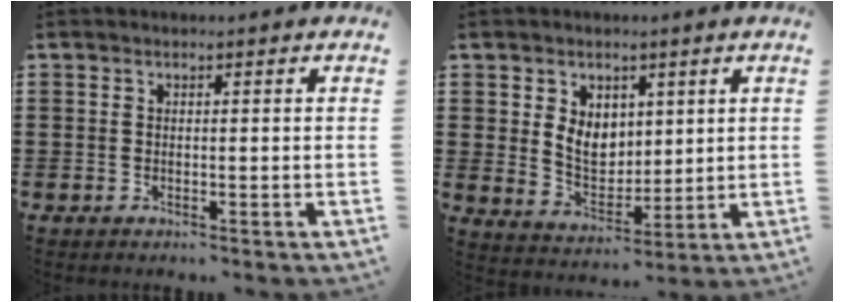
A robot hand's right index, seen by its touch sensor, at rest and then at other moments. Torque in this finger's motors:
{"motor_torque": [0.71, 0.62, 0.48, 0.11]}